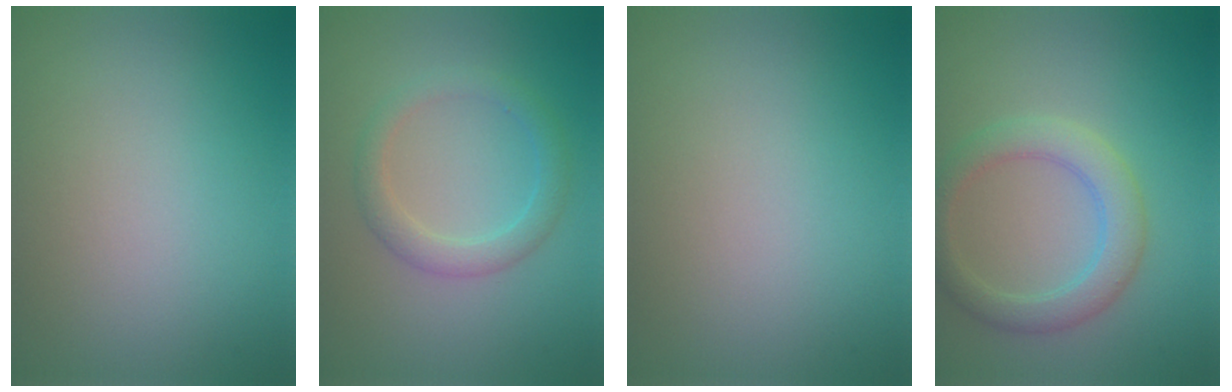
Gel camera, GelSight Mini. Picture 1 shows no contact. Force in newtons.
{"total": 2.6, "press": 2.6, "slide": 0.1}
{"total": 0.0}
{"total": 3.7, "press": 3.7, "slide": 0.3}